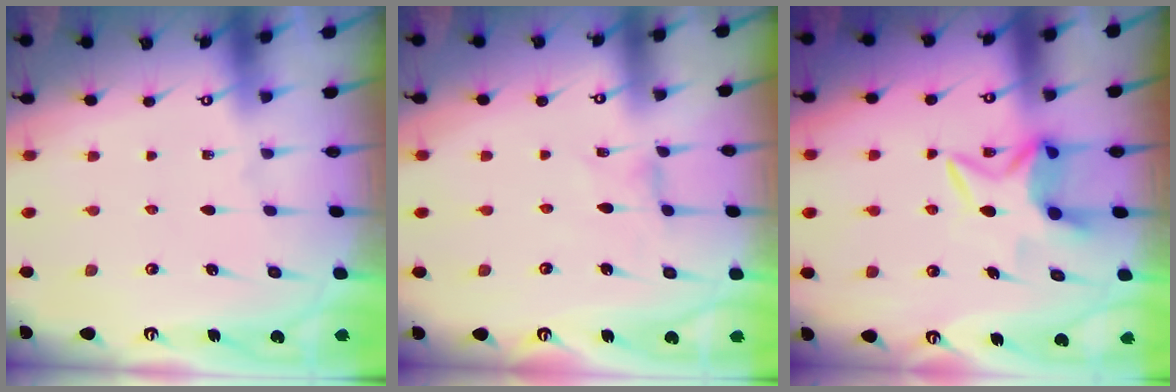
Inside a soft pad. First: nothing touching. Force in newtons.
{"total": 0.0}
{"total": 7.1, "press": 7.1, "slide": 0.4}